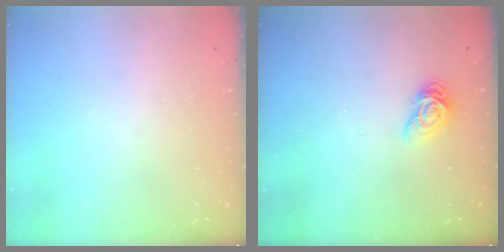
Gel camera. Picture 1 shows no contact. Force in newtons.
{"total": 7.6, "press": 7.6, "slide": 0.0}